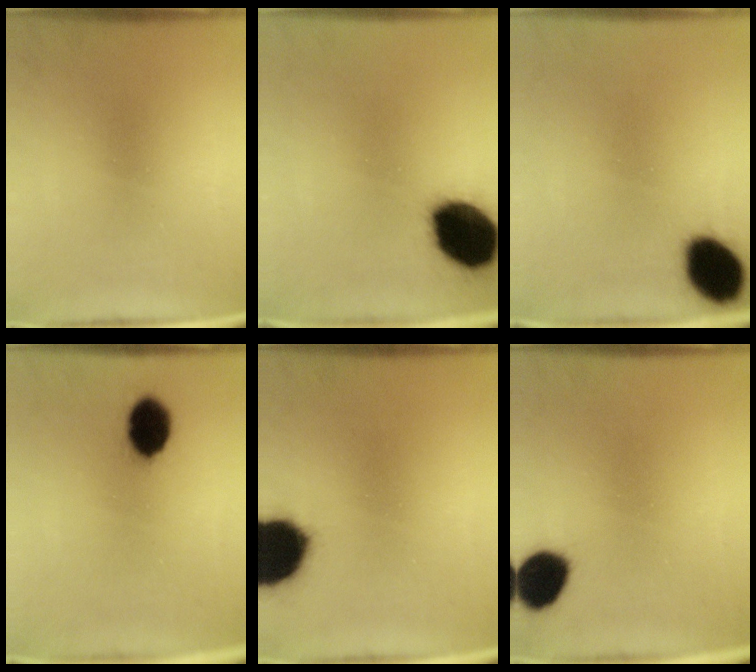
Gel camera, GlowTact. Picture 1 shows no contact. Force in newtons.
{"total": 18.8}
{"total": 11.4}
{"total": 8.6}
{"total": 17.8}
{"total": 9.6}